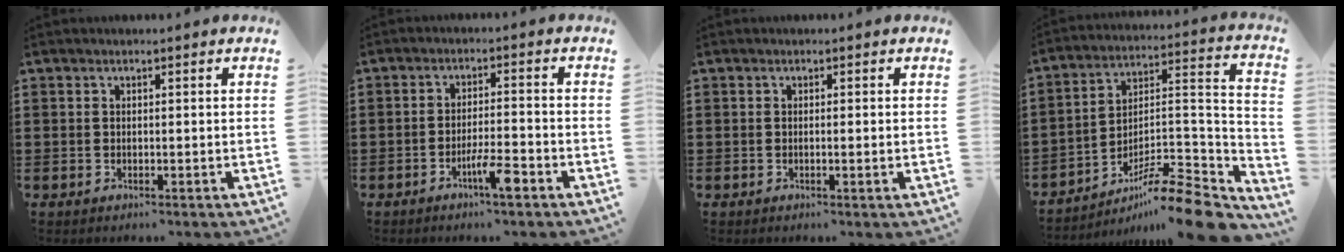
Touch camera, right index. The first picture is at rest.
{"total": 5.2, "force": [-3.2, 0.6, 4.1], "torque": [-0.078, -0.005, -0.058]}
{"total": 0.7, "force": [-0.1, -0.1, 0.7], "torque": [-0.013, -0.006, -0.001]}
{"total": 11.7, "force": [-9.6, 1.4, 6.5], "torque": [-0.093, 0.020, -0.185]}